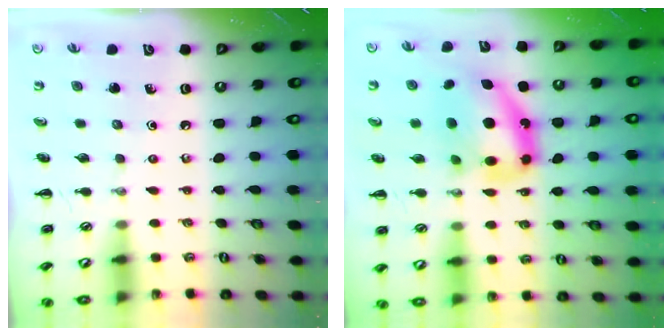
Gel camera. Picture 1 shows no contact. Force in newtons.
{"total": 13.9, "press": 13.5, "slide": 3.3}